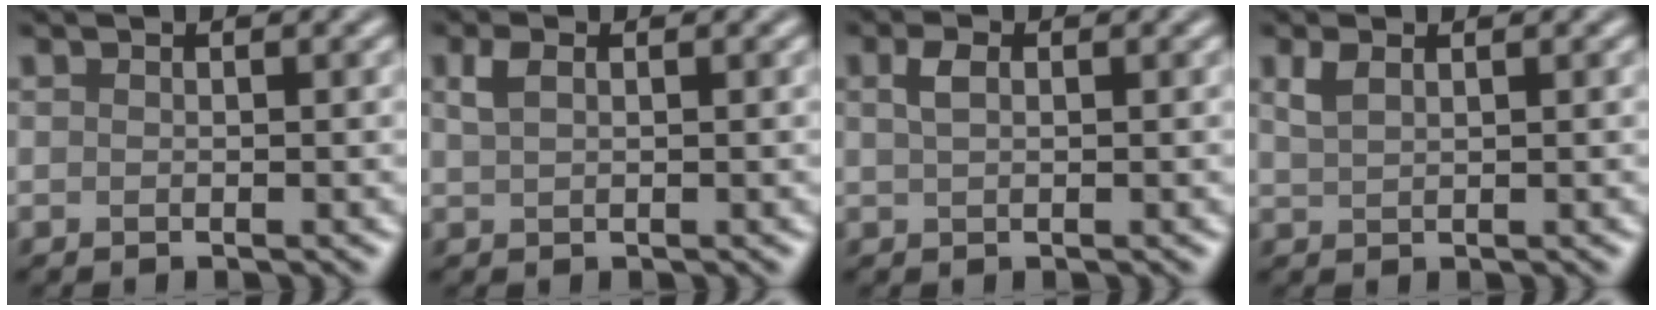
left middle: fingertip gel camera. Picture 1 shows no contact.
{"total": 1.6, "force": [0.8, 0.9, 1.2], "torque": [-0.028, 0.004, 0.016]}
{"total": 1.6, "force": [0.6, 0.9, 1.2], "torque": [-0.026, 0.003, 0.010]}
{"total": 1.6, "force": [1.0, 0.6, 1.0], "torque": [-0.025, 0.003, 0.023]}